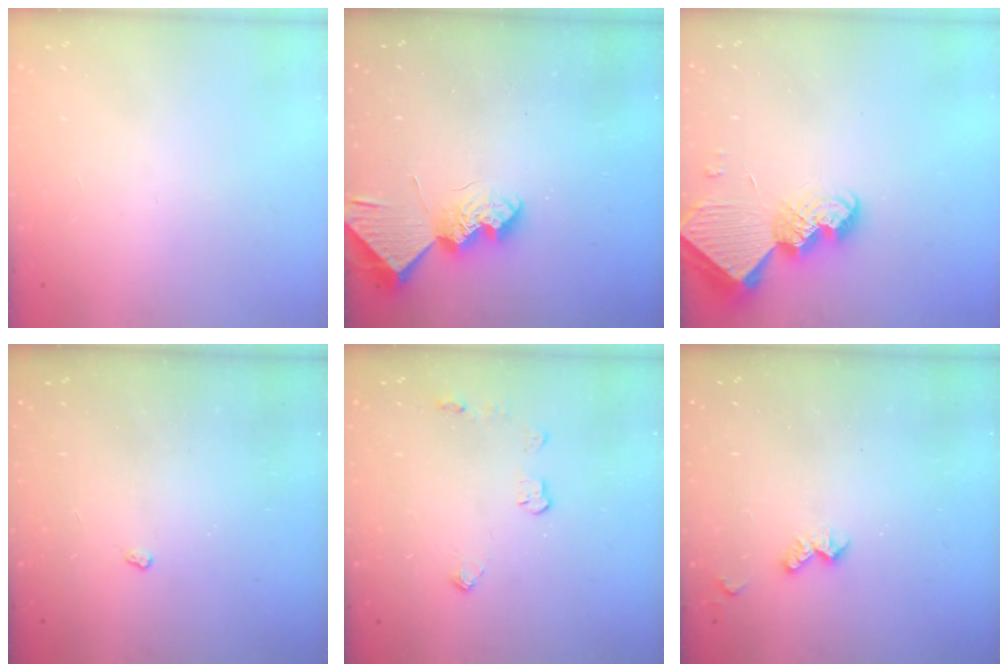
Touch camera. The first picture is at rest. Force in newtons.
{"total": 9.3, "press": 9.3, "slide": 0.2}
{"total": 10.4, "press": 10.3, "slide": 0.8}
{"total": 2.5, "press": 2.4, "slide": 0.5}
{"total": 4.3, "press": 4.3, "slide": 0.6}
{"total": 4.7, "press": 4.6, "slide": 0.7}